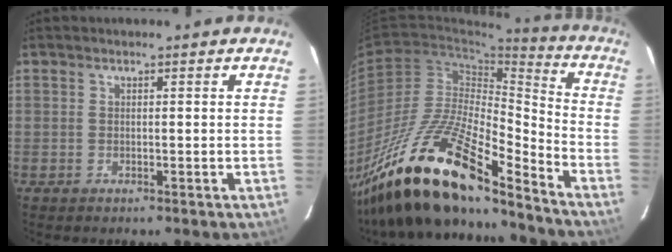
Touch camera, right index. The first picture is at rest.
{"total": 23.8, "force": [-18.2, 5.5, 14.2], "torque": [-0.262, -0.022, -0.335]}